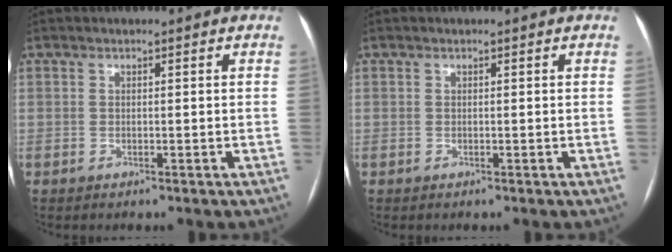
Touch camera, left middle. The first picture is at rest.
{"total": 0.0}